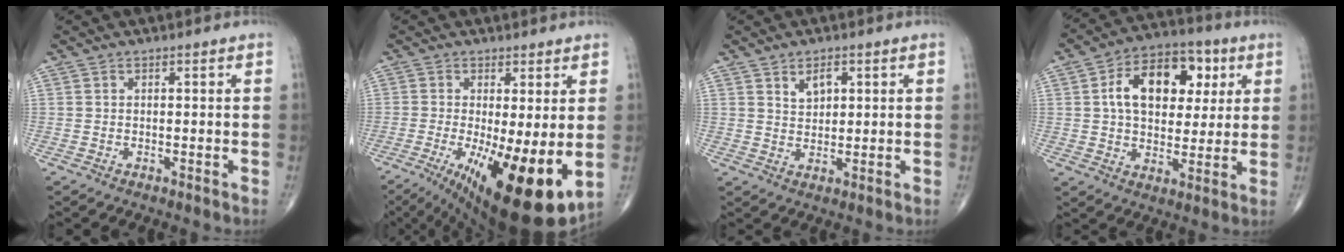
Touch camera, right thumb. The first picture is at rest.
{"total": 16.6, "force": [-3.6, 4.9, 15.5], "torque": [-0.226, -0.027, -0.037]}
{"total": 3.6, "force": [1.7, 2.2, 2.3], "torque": [-0.027, -0.012, 0.031]}
{"total": 16.2, "force": [4.2, 10.5, 11.6], "torque": [-0.150, 0.008, 0.063]}